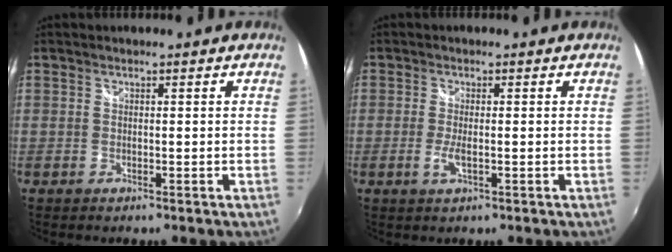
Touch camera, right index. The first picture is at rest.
{"total": 2.8, "force": [-0.8, 0.5, 2.7], "torque": [-0.058, -0.006, -0.014]}